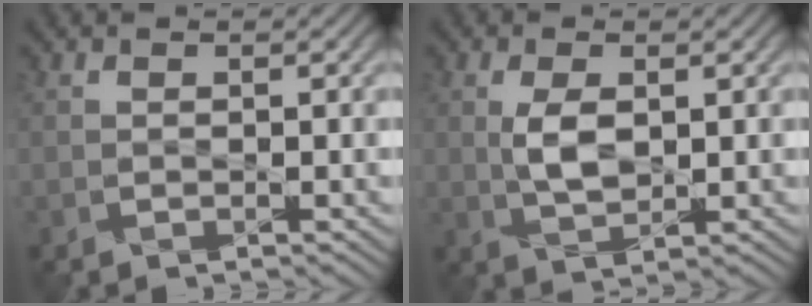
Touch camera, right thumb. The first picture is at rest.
{"total": 4.0, "force": [0.6, 2.0, 3.5], "torque": [-0.080, -0.003, 0.015]}